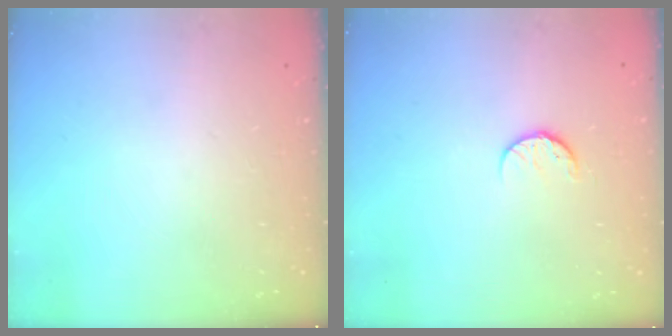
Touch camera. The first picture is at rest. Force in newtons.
{"total": 7.2, "press": 7.1, "slide": 0.8}